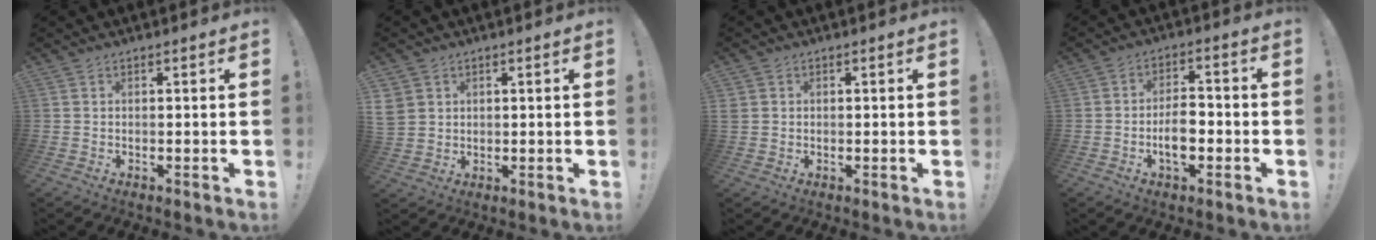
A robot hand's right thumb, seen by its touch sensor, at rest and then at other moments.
{"total": 4.5, "force": [1.9, 3.9, 1.3], "torque": [-0.026, -0.009, 0.038]}
{"total": 1.8, "force": [0.3, 1.7, 0.5], "torque": [-0.010, 0.005, 0.007]}
{"total": 7.7, "force": [-2.6, 4.1, 6.1], "torque": [-0.103, 0.006, -0.050]}